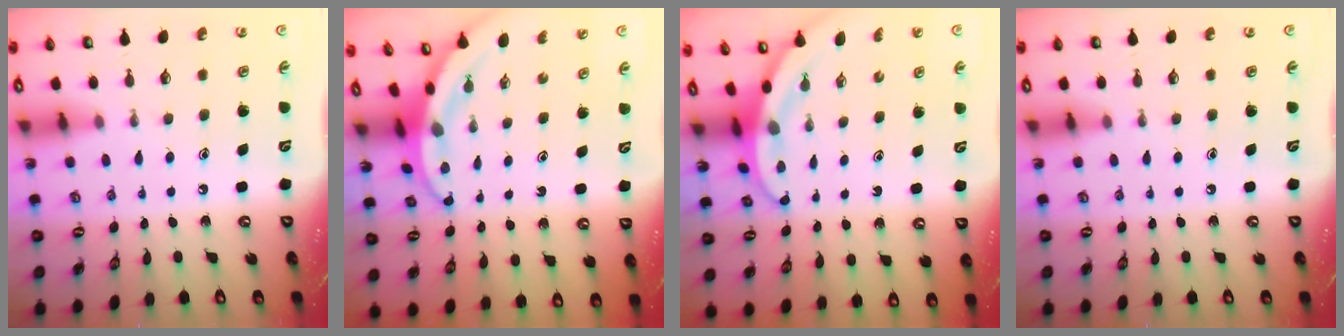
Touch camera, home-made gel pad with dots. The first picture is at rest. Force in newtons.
{"total": 3.8, "press": 3.7, "slide": 0.5}
{"total": 2.9, "press": 2.9, "slide": 0.1}
{"total": 0.0}